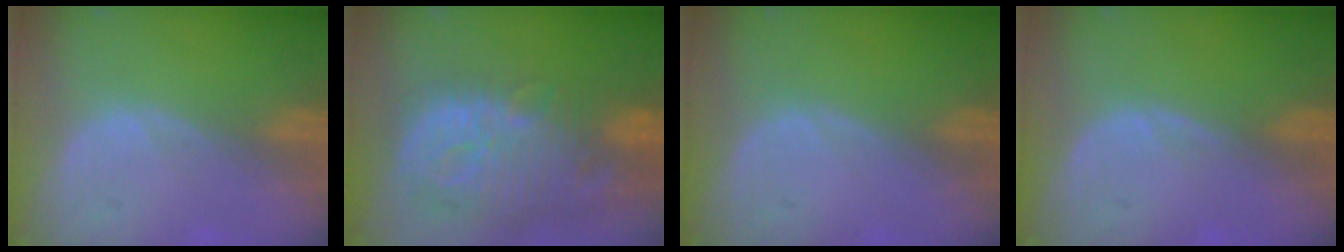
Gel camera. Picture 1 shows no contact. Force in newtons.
{"total": 13.8, "press": 12.0, "slide": 6.7}
{"total": 0.0}
{"total": 0.5, "press": 0.5, "slide": 0.2}